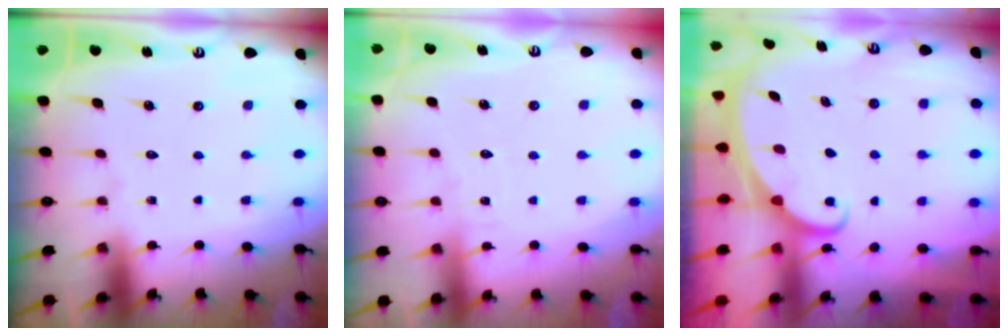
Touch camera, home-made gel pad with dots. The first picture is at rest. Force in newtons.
{"total": 2.4, "press": 2.4, "slide": 0.3}
{"total": 2.1, "press": 2.0, "slide": 0.3}